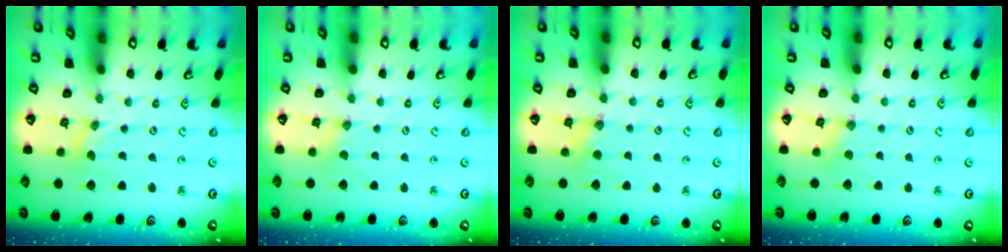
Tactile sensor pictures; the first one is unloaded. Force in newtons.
{"total": 0.0}
{"total": 4.8, "press": 4.8, "slide": 0.5}
{"total": 1.2, "press": 1.2, "slide": 0.1}